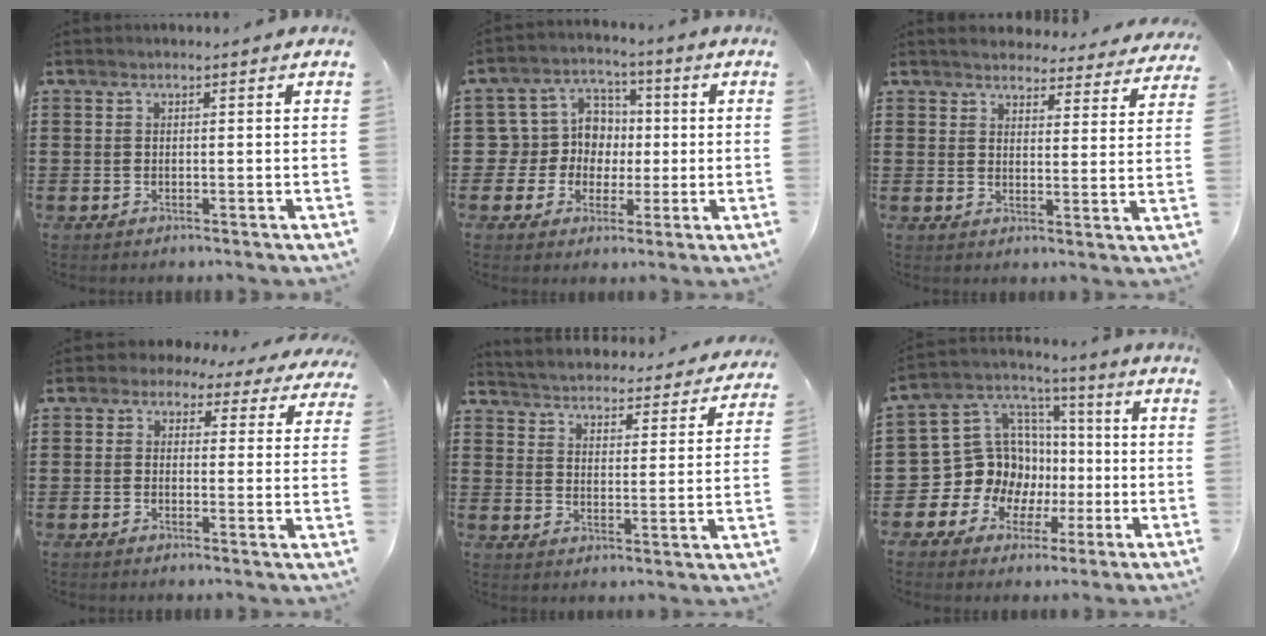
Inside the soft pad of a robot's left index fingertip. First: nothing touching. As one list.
[{"total": 8.0, "force": [0.2, 7.8, 1.9], "torque": [-0.086, 0.002, 0.004]}, {"total": 3.7, "force": [3.7, 0.1, 0.3], "torque": [-0.015, -0.026, 0.061]}, {"total": 2.5, "force": [1.7, 1.7, 0.8], "torque": [-0.028, -0.002, 0.028]}, {"total": 3.7, "force": [3.7, -0.3, -0.2], "torque": [-0.021, -0.035, 0.056]}, {"total": 12.7, "force": [-1.0, 12.0, 4.0], "torque": [-0.121, -0.017, -0.006]}]